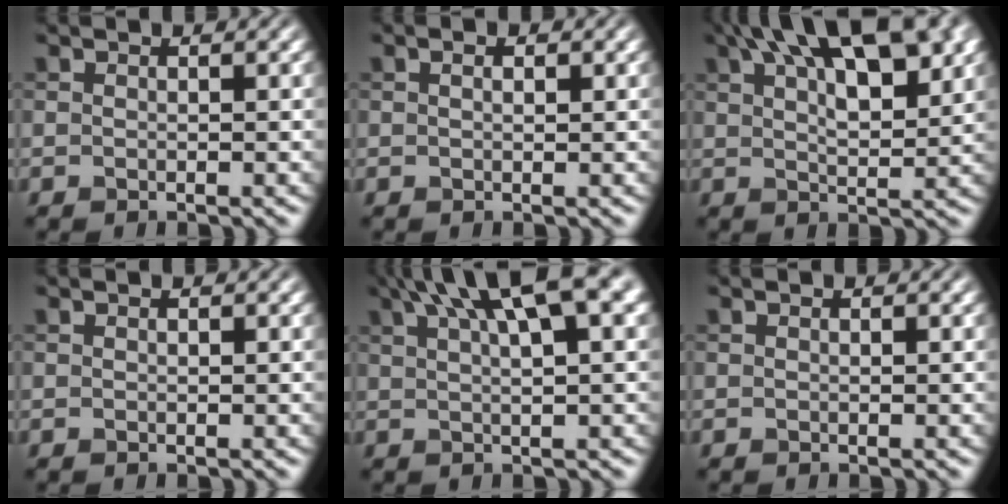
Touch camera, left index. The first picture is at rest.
{"total": 1.4, "force": [0.7, 0.7, 1.1], "torque": [-0.010, -0.009, 0.010]}
{"total": 14.2, "force": [7.6, 5.6, 10.6], "torque": [-0.145, 0.039, 0.093]}
{"total": 0.0}
{"total": 9.8, "force": [5.2, 2.6, 7.9], "torque": [-0.101, 0.029, 0.073]}
{"total": 0.0}